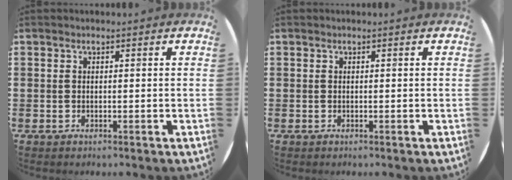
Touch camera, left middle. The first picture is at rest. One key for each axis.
{"total": 0.0}